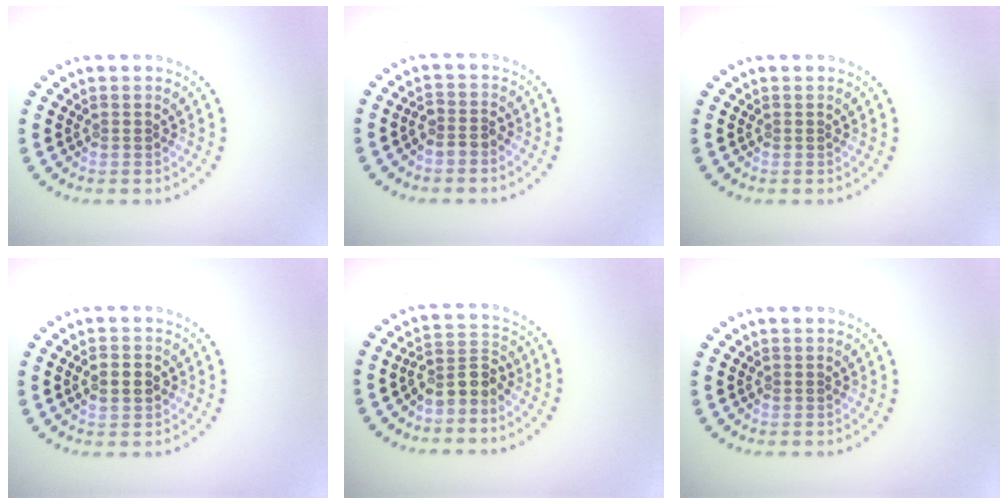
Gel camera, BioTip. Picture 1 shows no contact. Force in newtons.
{"total": 1.7, "press": 1.3, "slide": 1.2}
{"total": 0.0}
{"total": 2.2, "press": 2.2, "slide": 0.2}
{"total": 2.9, "press": 2.4, "slide": 1.6}
{"total": 0.0}